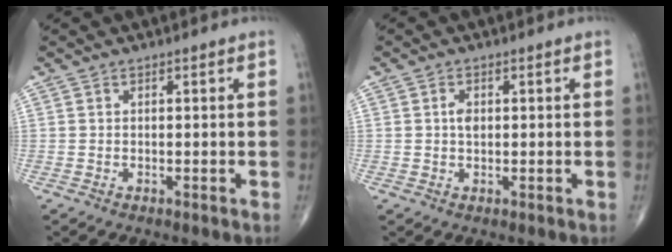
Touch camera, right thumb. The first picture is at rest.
{"total": 1.9, "force": [0.3, 1.2, 1.5], "torque": [-0.023, 0.001, 0.004]}